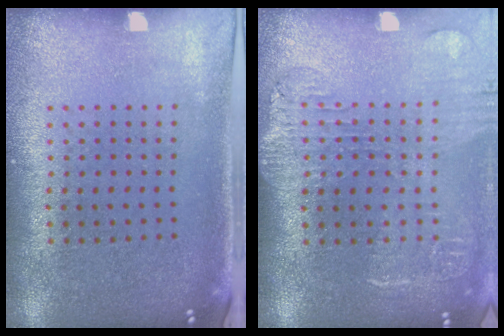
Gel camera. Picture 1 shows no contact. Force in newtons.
{"total": 1.8, "press": 1.5, "slide": 0.9}